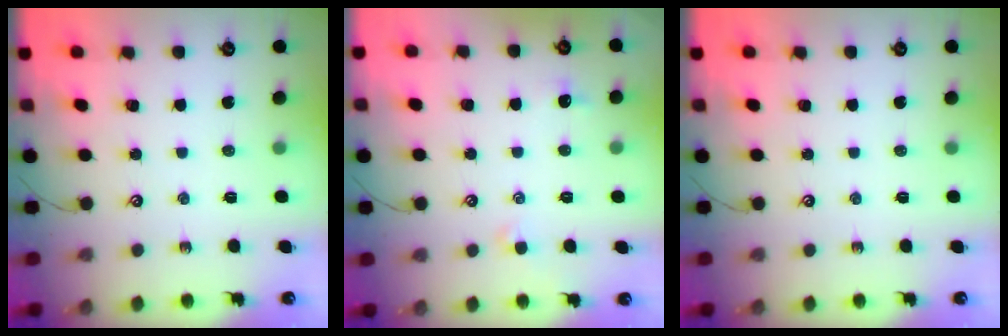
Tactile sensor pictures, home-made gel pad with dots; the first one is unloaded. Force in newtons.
{"total": 0.9, "press": 0.7, "slide": 0.5}
{"total": 0.0}